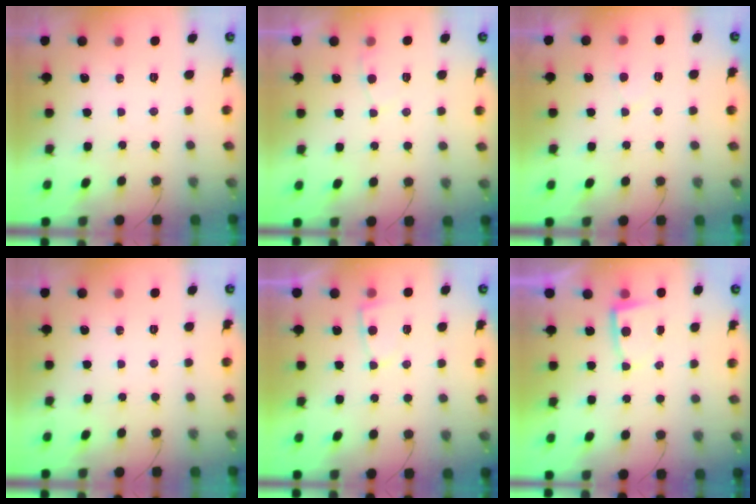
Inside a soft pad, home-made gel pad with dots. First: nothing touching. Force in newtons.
{"total": 3.0, "press": 3.0, "slide": 0.3}
{"total": 3.4, "press": 3.4, "slide": 0.5}
{"total": 0.0}
{"total": 4.1, "press": 4.1, "slide": 0.6}
{"total": 2.9, "press": 2.9, "slide": 0.4}